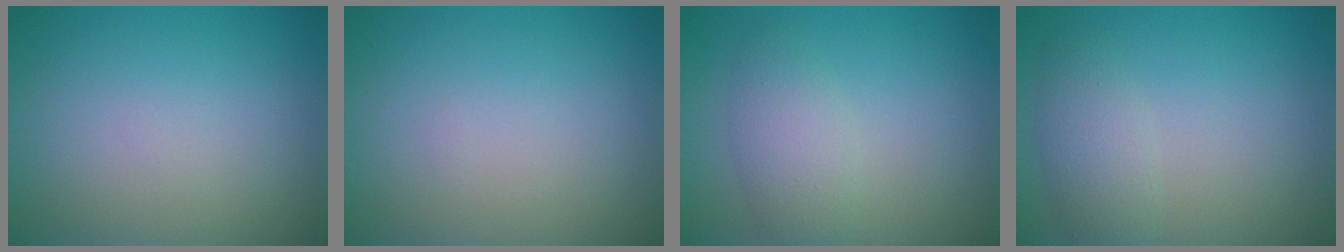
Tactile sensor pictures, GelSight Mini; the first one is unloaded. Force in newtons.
{"total": 0.0}
{"total": 2.9, "press": 2.9, "slide": 0.1}
{"total": 2.4, "press": 2.4, "slide": 0.1}